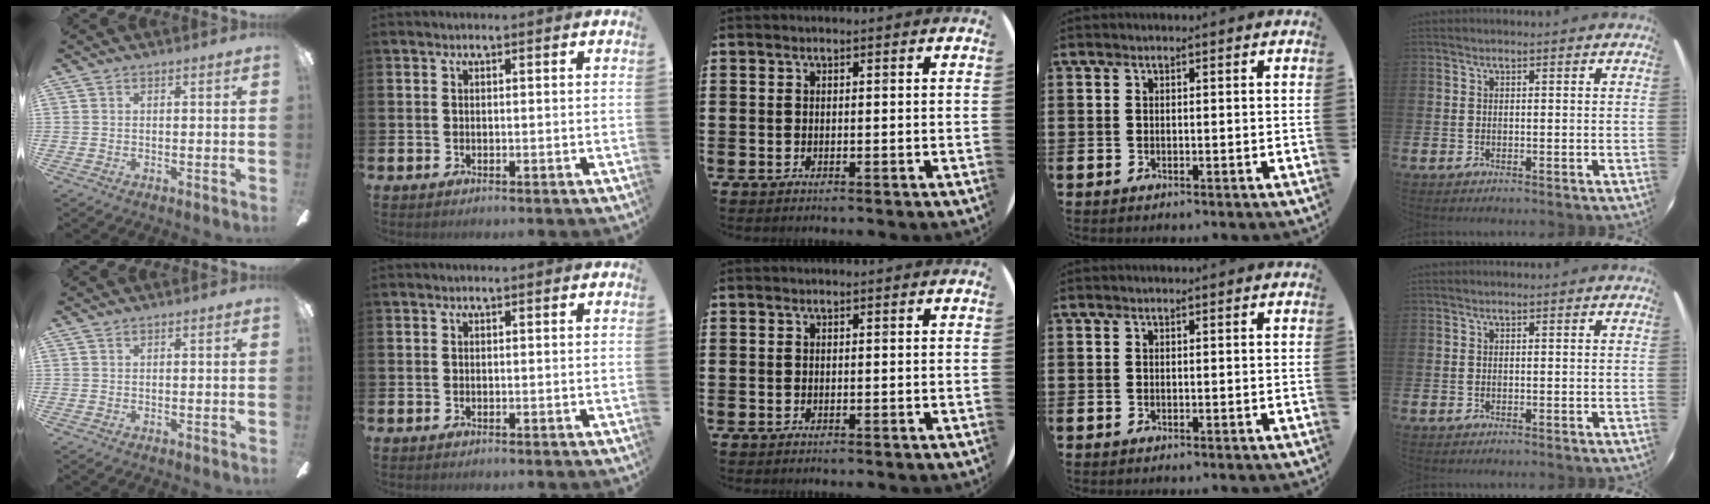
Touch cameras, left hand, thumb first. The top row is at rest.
{}